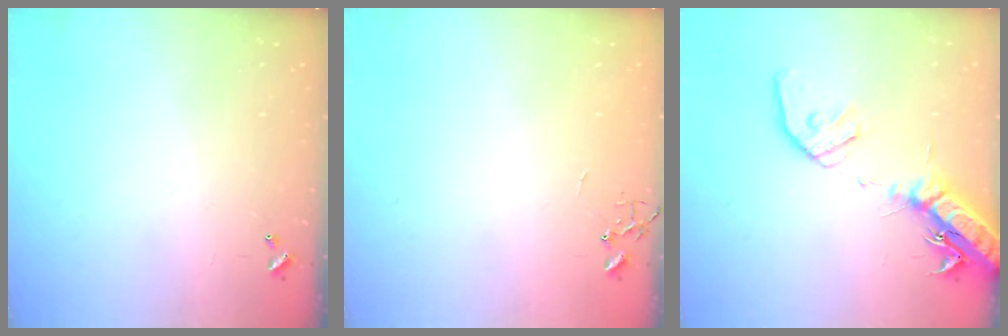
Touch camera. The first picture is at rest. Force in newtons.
{"total": 0.0}
{"total": 19.4, "press": 19.1, "slide": 3.5}